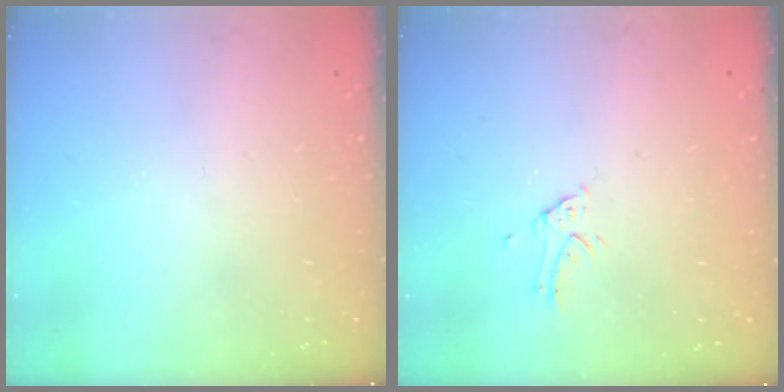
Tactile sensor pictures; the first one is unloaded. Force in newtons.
{"total": 1.1, "press": 1.1, "slide": 0.0}